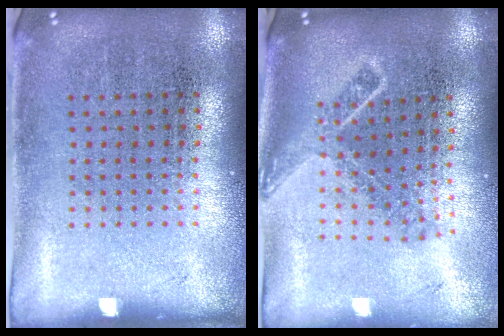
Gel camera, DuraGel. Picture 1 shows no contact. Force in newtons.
{"total": 1.8, "press": 1.3, "slide": 1.3}